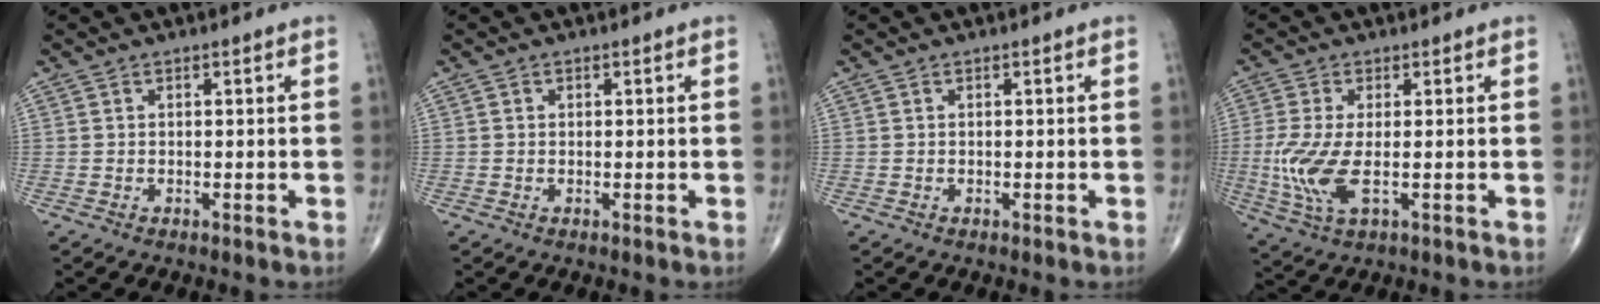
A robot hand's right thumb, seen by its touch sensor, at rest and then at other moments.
{"total": 0.0}
{"total": 0.0}
{"total": 8.6, "force": [-1.2, 3.4, 7.8], "torque": [-0.195, -0.014, -0.020]}